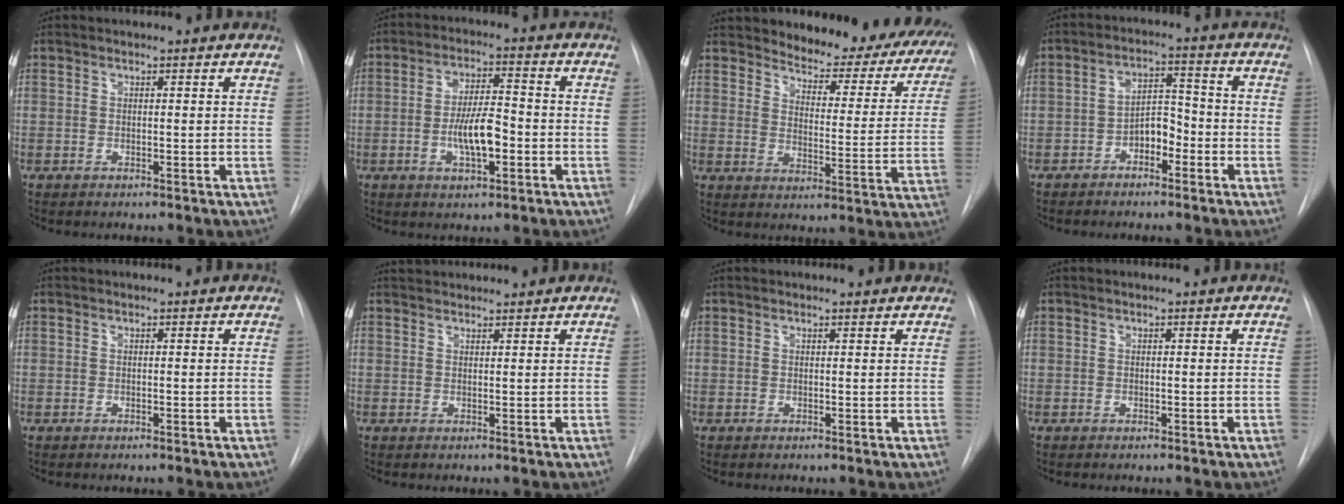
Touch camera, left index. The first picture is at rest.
{"total": 7.5, "force": [-2.2, 2.3, 6.8], "torque": [-0.129, 0.003, -0.039]}
{"total": 20.4, "force": [18.3, 6.2, 6.6], "torque": [-0.063, -0.059, 0.206]}
{"total": 5.1, "force": [-2.8, 2.6, 3.3], "torque": [-0.057, 0.016, -0.051]}
{"total": 0.0}
{"total": 4.2, "force": [4.1, 0.6, 0.8], "torque": [-0.011, 0.033, 0.060]}
{"total": 1.6, "force": [1.5, 0.6, 0.1], "torque": [-0.004, 0.001, 0.010]}
{"total": 0.0}